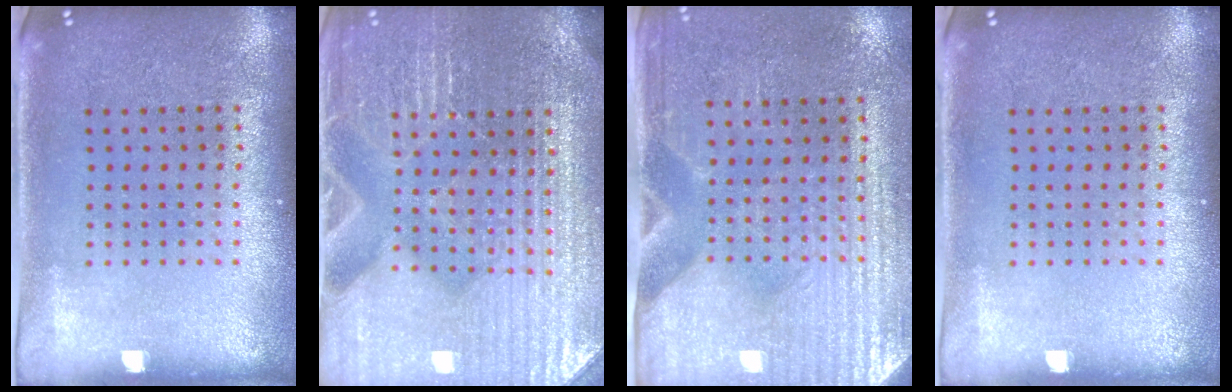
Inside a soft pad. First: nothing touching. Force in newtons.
{"total": 4.7, "press": 4.4, "slide": 1.5}
{"total": 3.1, "press": 2.8, "slide": 1.4}
{"total": 0.0}